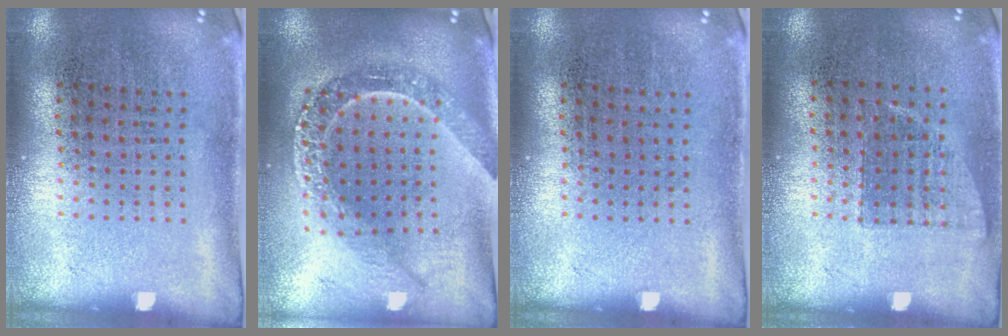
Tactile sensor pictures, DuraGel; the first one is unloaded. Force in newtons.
{"total": 2.4, "press": 2.0, "slide": 1.3}
{"total": 0.0}
{"total": 0.7, "press": 0.6, "slide": 0.2}